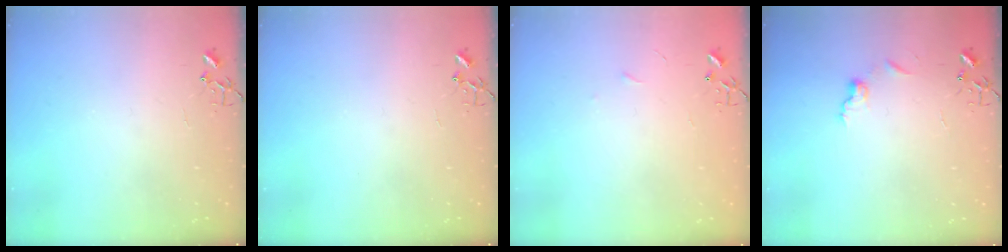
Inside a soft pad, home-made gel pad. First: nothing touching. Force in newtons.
{"total": 0.0}
{"total": 3.6, "press": 3.6, "slide": 0.5}
{"total": 6.4, "press": 6.4, "slide": 0.7}